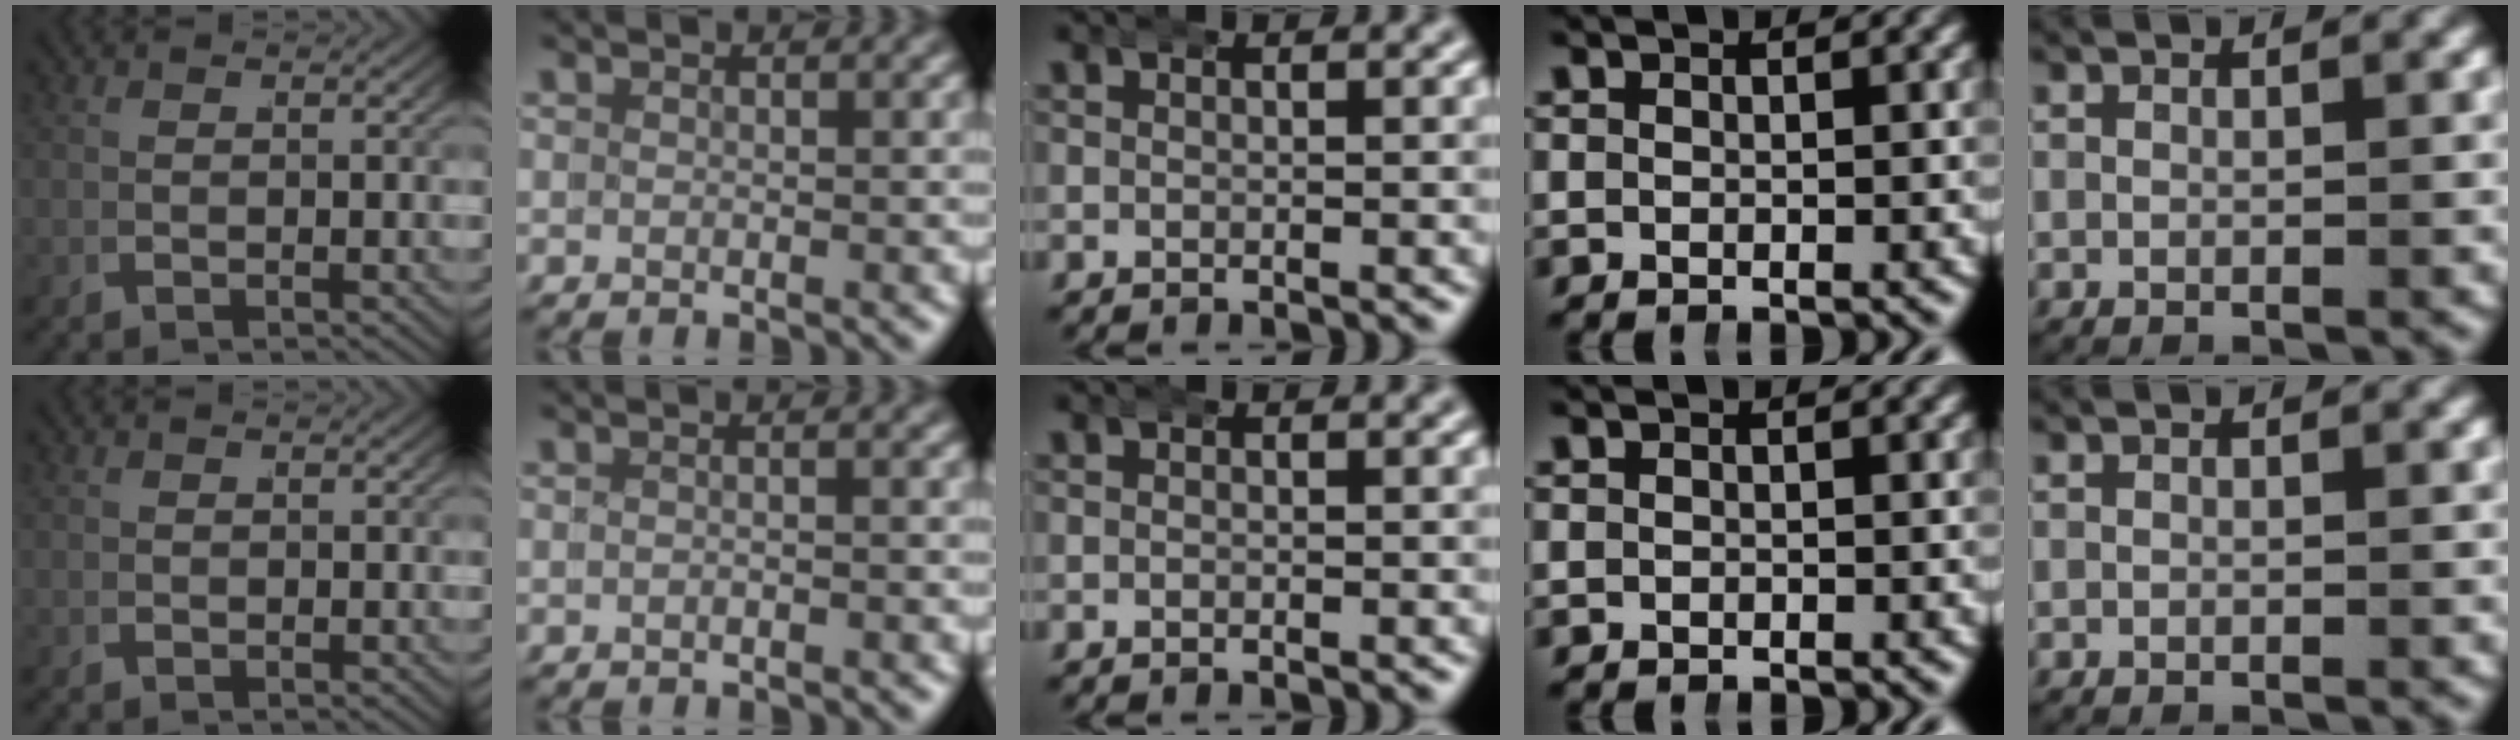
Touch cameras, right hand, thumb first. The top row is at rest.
{"thumb": {"total": 0.7, "force": [0.5, 0.4, 0.2], "torque": [0.000, -0.001, 0.014]}, "index": {"total": 1.1, "force": [-0.7, -0.9, -0.1], "torque": [0.004, 0.003, -0.011]}}